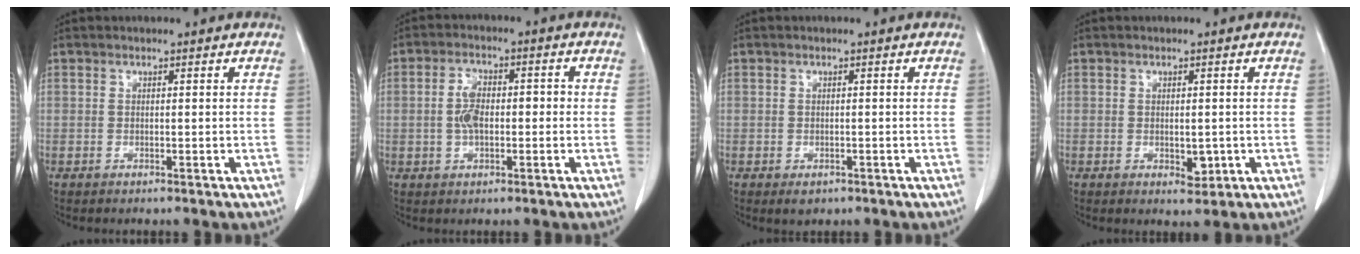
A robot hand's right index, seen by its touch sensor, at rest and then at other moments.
{"total": 5.1, "force": [-0.4, 2.7, 4.3], "torque": [-0.091, 0.016, -0.010]}
{"total": 1.7, "force": [-0.9, 1.2, 0.8], "torque": [-0.009, 0.000, -0.004]}
{"total": 2.4, "force": [-0.4, 1.3, 2.0], "torque": [-0.028, -0.004, 0.001]}